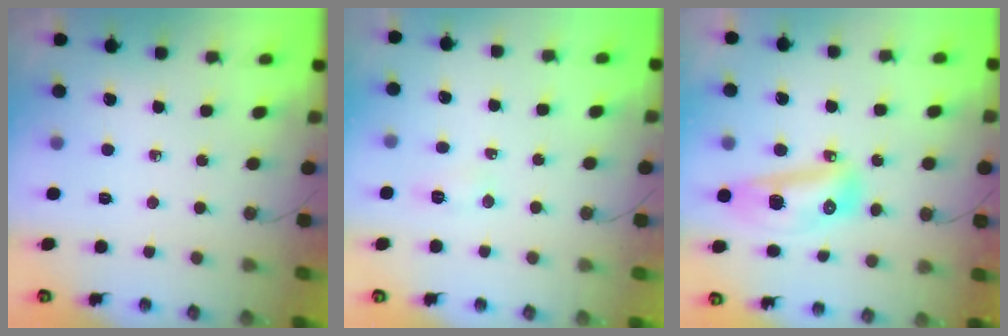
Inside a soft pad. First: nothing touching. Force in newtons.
{"total": 6.1, "press": 6.0, "slide": 0.8}
{"total": 11.9, "press": 11.9, "slide": 1.4}